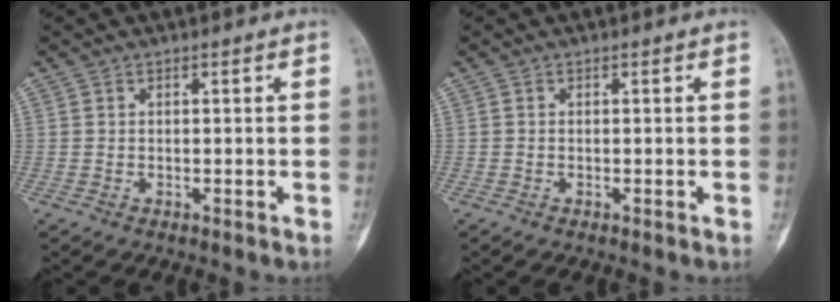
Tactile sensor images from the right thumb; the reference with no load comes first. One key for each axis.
{"total": 0.0}